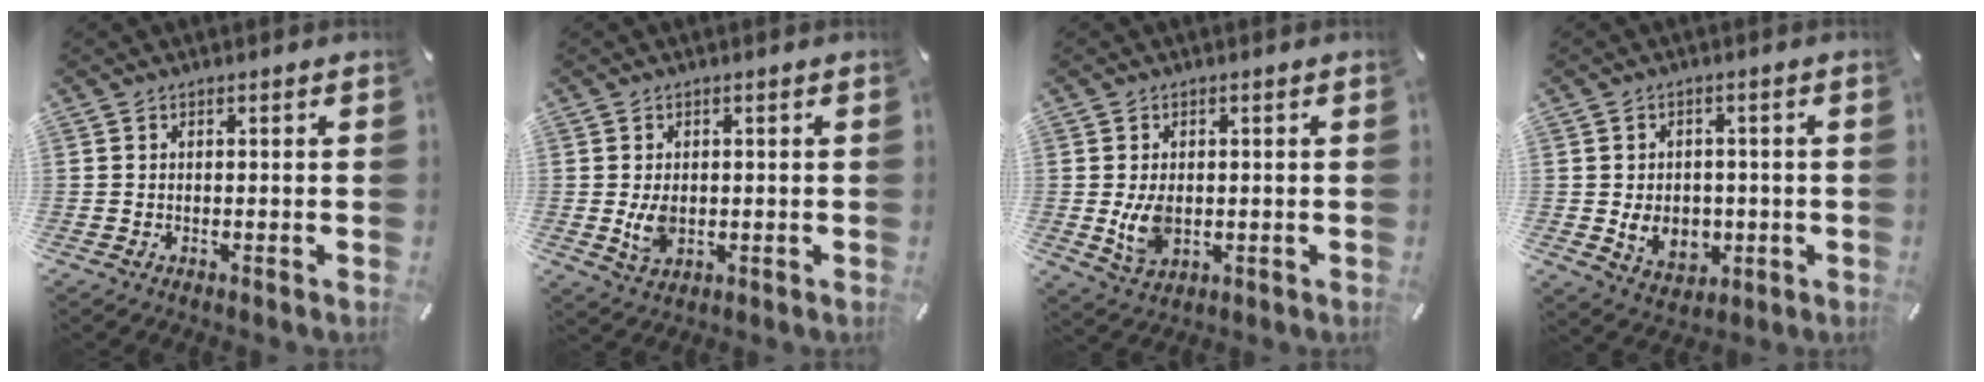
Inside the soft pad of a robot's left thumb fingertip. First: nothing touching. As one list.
[{"total": 4.9, "force": [-0.2, 3.4, 3.5], "torque": [-0.067, -0.008, -0.008]}, {"total": 6.6, "force": [-0.3, 4.6, 4.7], "torque": [-0.100, -0.009, -0.009]}, {"total": 7.9, "force": [-1.2, 6.5, 4.4], "torque": [-0.080, 0.001, -0.022]}]